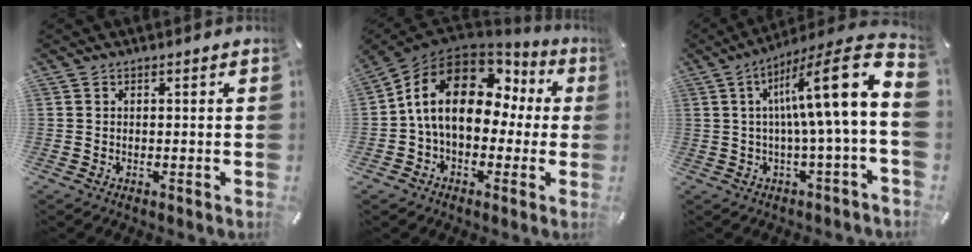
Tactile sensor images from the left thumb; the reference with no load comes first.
{"total": 18.1, "force": [3.8, 12.4, 12.6], "torque": [-0.242, -0.007, 0.062]}
{"total": 17.7, "force": [4.2, 1.9, 17.0], "torque": [-0.271, -0.035, 0.050]}